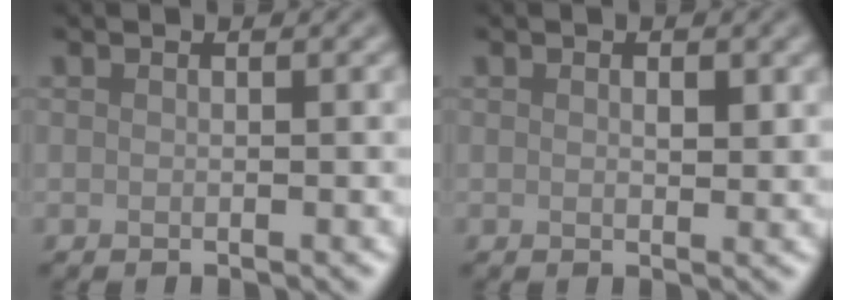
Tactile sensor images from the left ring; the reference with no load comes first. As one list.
[{"total": 1.4, "force": [0.5, 0.8, 1.1], "torque": [-0.014, -0.005, 0.009]}]